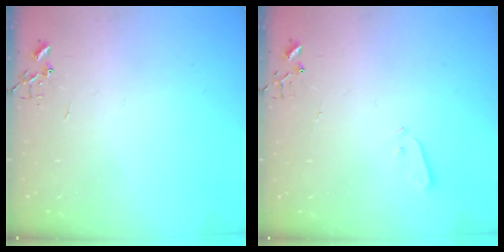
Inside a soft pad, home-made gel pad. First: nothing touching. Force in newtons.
{"total": 3.0, "press": 3.0, "slide": 0.3}